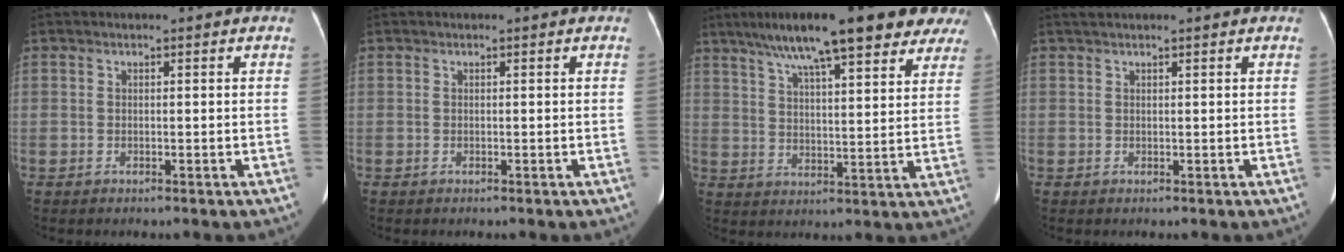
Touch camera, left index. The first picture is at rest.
{"total": 0.0}
{"total": 20.3, "force": [14.8, 4.0, 13.4], "torque": [-0.210, 0.046, 0.198]}
{"total": 1.6, "force": [1.4, 0.1, 0.6], "torque": [-0.011, 0.032, 0.028]}